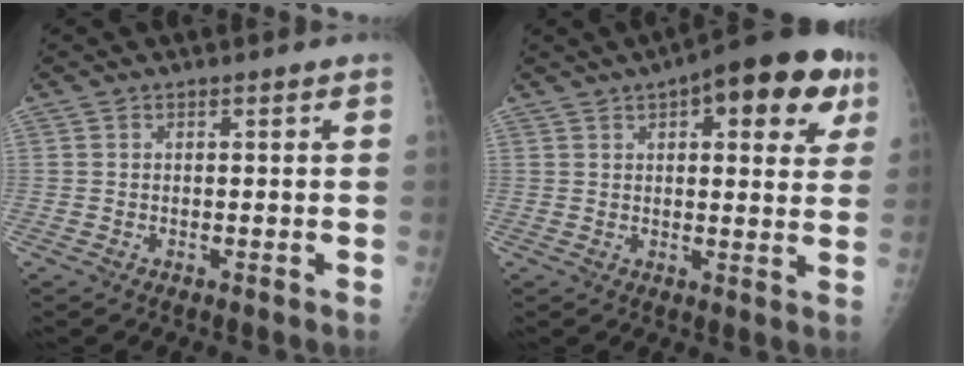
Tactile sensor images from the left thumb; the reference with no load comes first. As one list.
[{"total": 16.2, "force": [7.3, 6.7, 12.9], "torque": [-0.130, -0.004, 0.086]}]